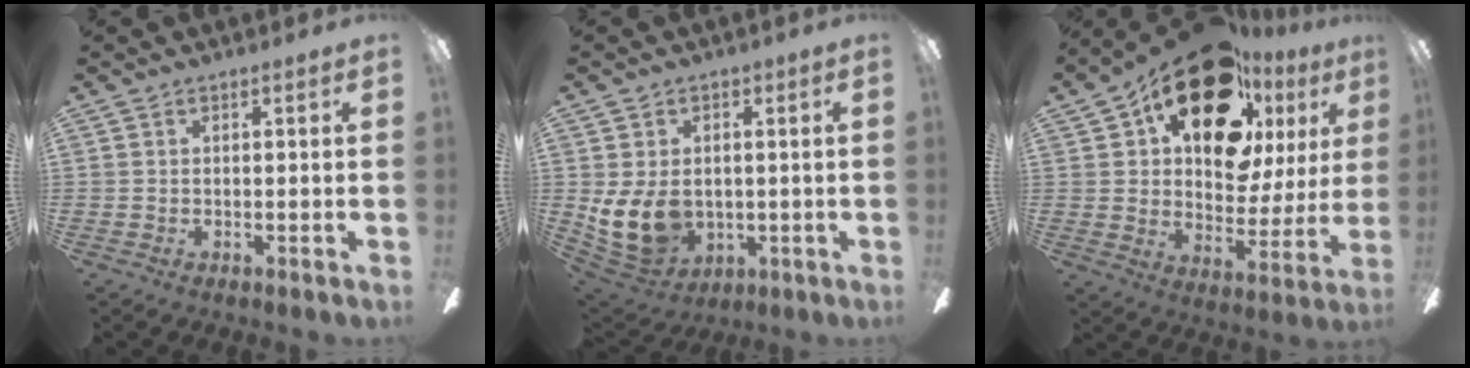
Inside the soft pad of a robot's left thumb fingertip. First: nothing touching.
{"total": 12.8, "force": [-0.7, 9.6, 8.4], "torque": [-0.180, -0.009, -0.013]}
{"total": 23.3, "force": [14.3, 11.7, 14.2], "torque": [-0.225, -0.084, 0.249]}